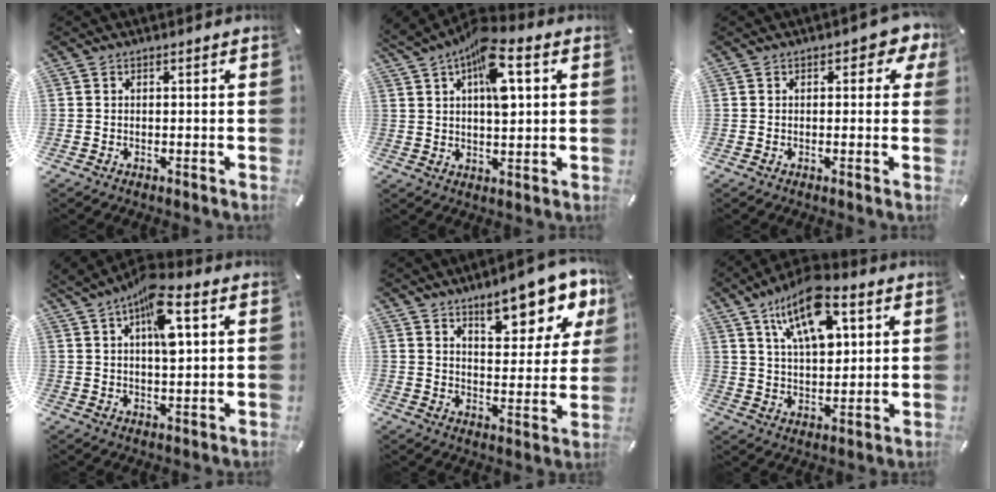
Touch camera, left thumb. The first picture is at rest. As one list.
[{"total": 11.3, "force": [4.5, 4.8, 9.1], "torque": [-0.139, -0.012, 0.075]}, {"total": 3.5, "force": [1.0, 2.1, 2.6], "torque": [-0.031, 0.002, 0.012]}, {"total": 10.4, "force": [4.4, 4.0, 8.5], "torque": [-0.136, -0.011, 0.074]}, {"total": 12.5, "force": [9.4, 4.9, 6.7], "torque": [-0.079, -0.061, 0.162]}, {"total": 15.0, "force": [7.8, 7.5, 10.4], "torque": [-0.181, -0.022, 0.134]}]